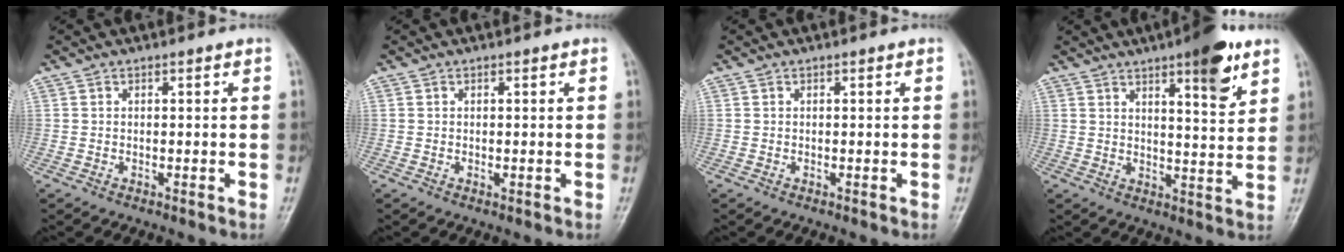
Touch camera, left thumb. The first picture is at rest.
{"total": 0.7, "force": [0.1, 0.4, 0.5], "torque": [-0.006, -0.001, 0.002]}
{"total": 0.0}
{"total": 10.5, "force": [6.2, 2.5, 8.1], "torque": [-0.098, -0.034, 0.086]}